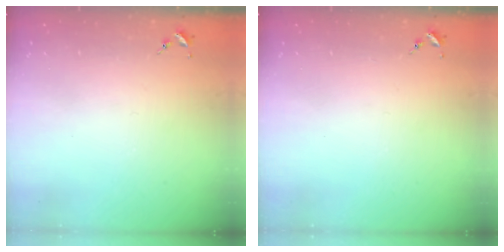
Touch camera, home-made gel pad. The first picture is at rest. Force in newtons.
{"total": 0.0}